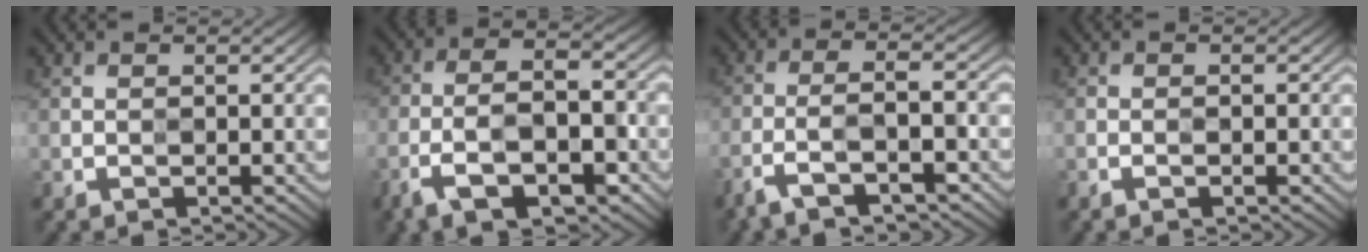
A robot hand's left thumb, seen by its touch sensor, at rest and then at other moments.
{"total": 10.1, "force": [-5.2, 4.0, 7.7], "torque": [-0.150, -0.007, -0.101]}
{"total": 6.9, "force": [-4.5, 1.8, 4.9], "torque": [-0.097, 0.000, -0.089]}
{"total": 0.8, "force": [-0.5, 0.1, 0.7], "torque": [-0.013, 0.002, -0.009]}